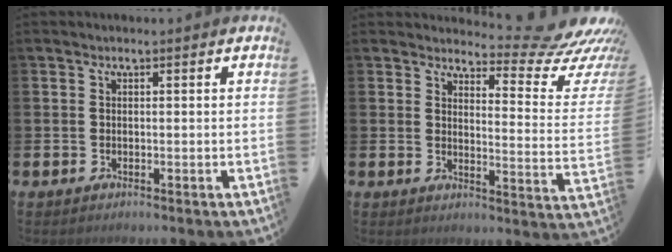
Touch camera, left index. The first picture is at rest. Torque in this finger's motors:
{"motor_torque": [1.06, -1.08, 0.26, 0.00]}